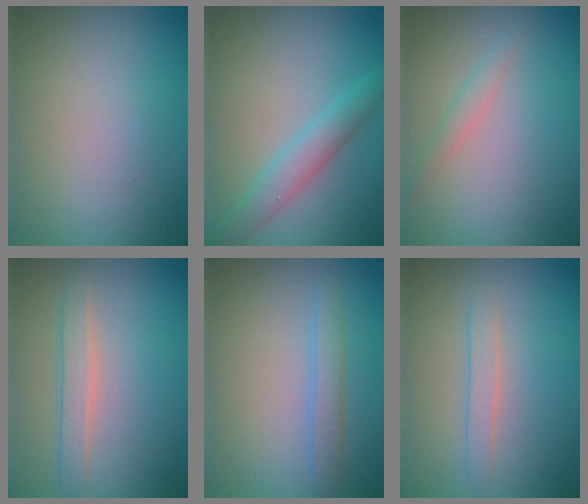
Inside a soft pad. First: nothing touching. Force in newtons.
{"total": 3.2, "press": 3.2, "slide": 0.0}
{"total": 1.2, "press": 1.2, "slide": 0.0}
{"total": 2.1, "press": 2.1, "slide": 0.1}
{"total": 1.8, "press": 1.8, "slide": 0.1}
{"total": 1.6, "press": 1.6, "slide": 0.1}